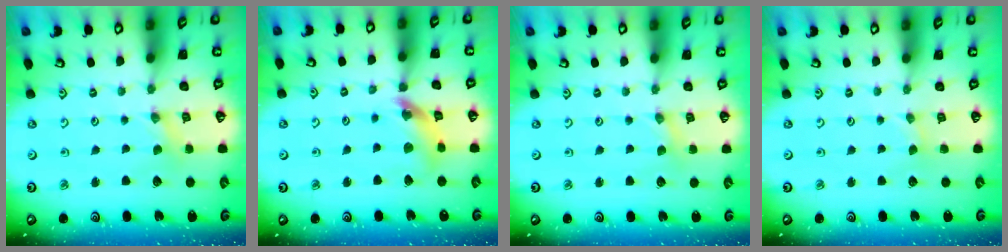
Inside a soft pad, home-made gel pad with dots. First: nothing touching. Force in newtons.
{"total": 12.2, "press": 12.1, "slide": 1.6}
{"total": 0.5, "press": 0.5, "slide": 0.1}
{"total": 0.0}